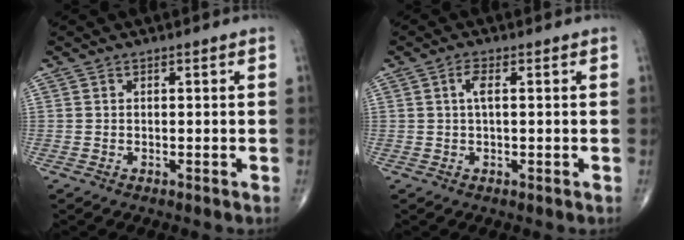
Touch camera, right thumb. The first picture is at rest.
{"total": 2.4, "force": [0.4, 0.6, 2.3], "torque": [-0.052, 0.003, 0.005]}